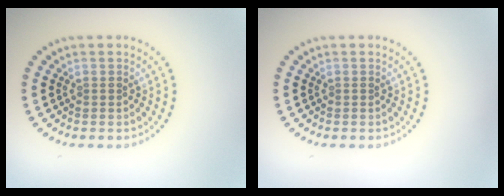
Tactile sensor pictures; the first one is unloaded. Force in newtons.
{"total": 0.0}